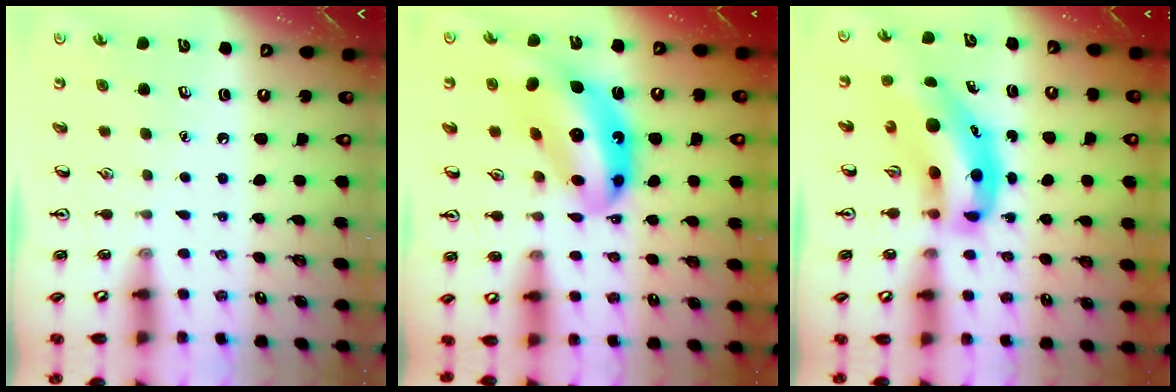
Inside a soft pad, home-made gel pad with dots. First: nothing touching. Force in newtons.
{"total": 15.7, "press": 14.7, "slide": 5.3}
{"total": 11.9, "press": 11.4, "slide": 3.2}